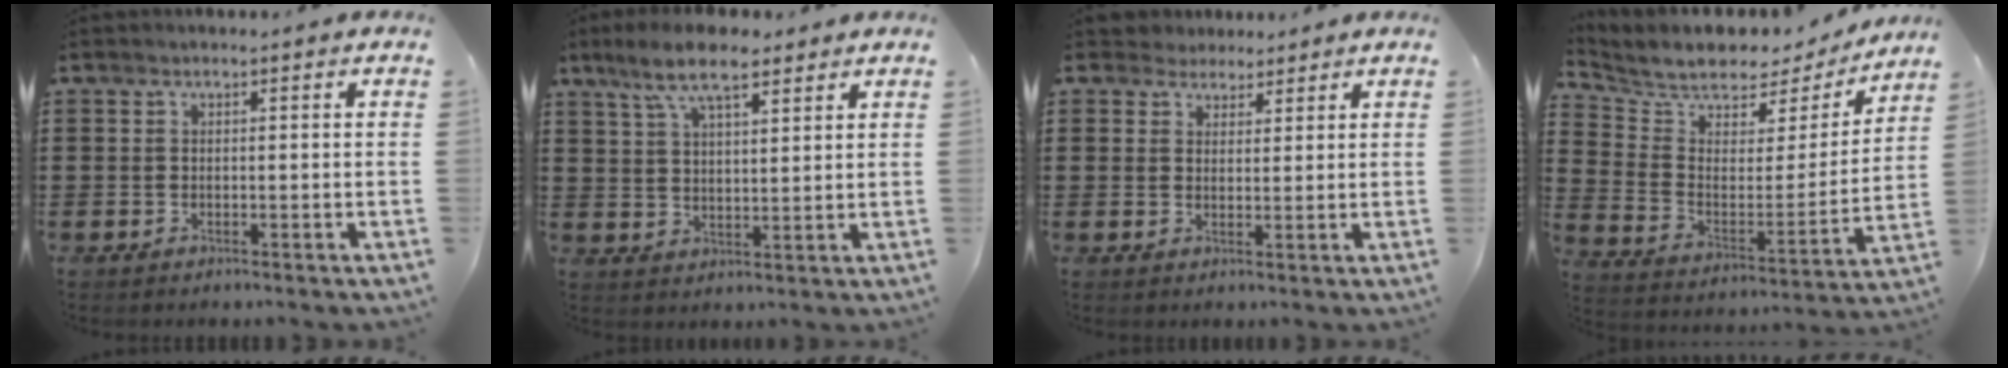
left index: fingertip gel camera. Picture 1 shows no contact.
{"total": 7.6, "force": [5.6, 1.9, 4.7], "torque": [-0.105, -0.002, 0.102]}
{"total": 3.4, "force": [2.7, 2.0, -0.1], "torque": [-0.013, 0.007, 0.052]}
{"total": 5.8, "force": [5.4, 1.9, 0.8], "torque": [-0.047, -0.047, 0.088]}